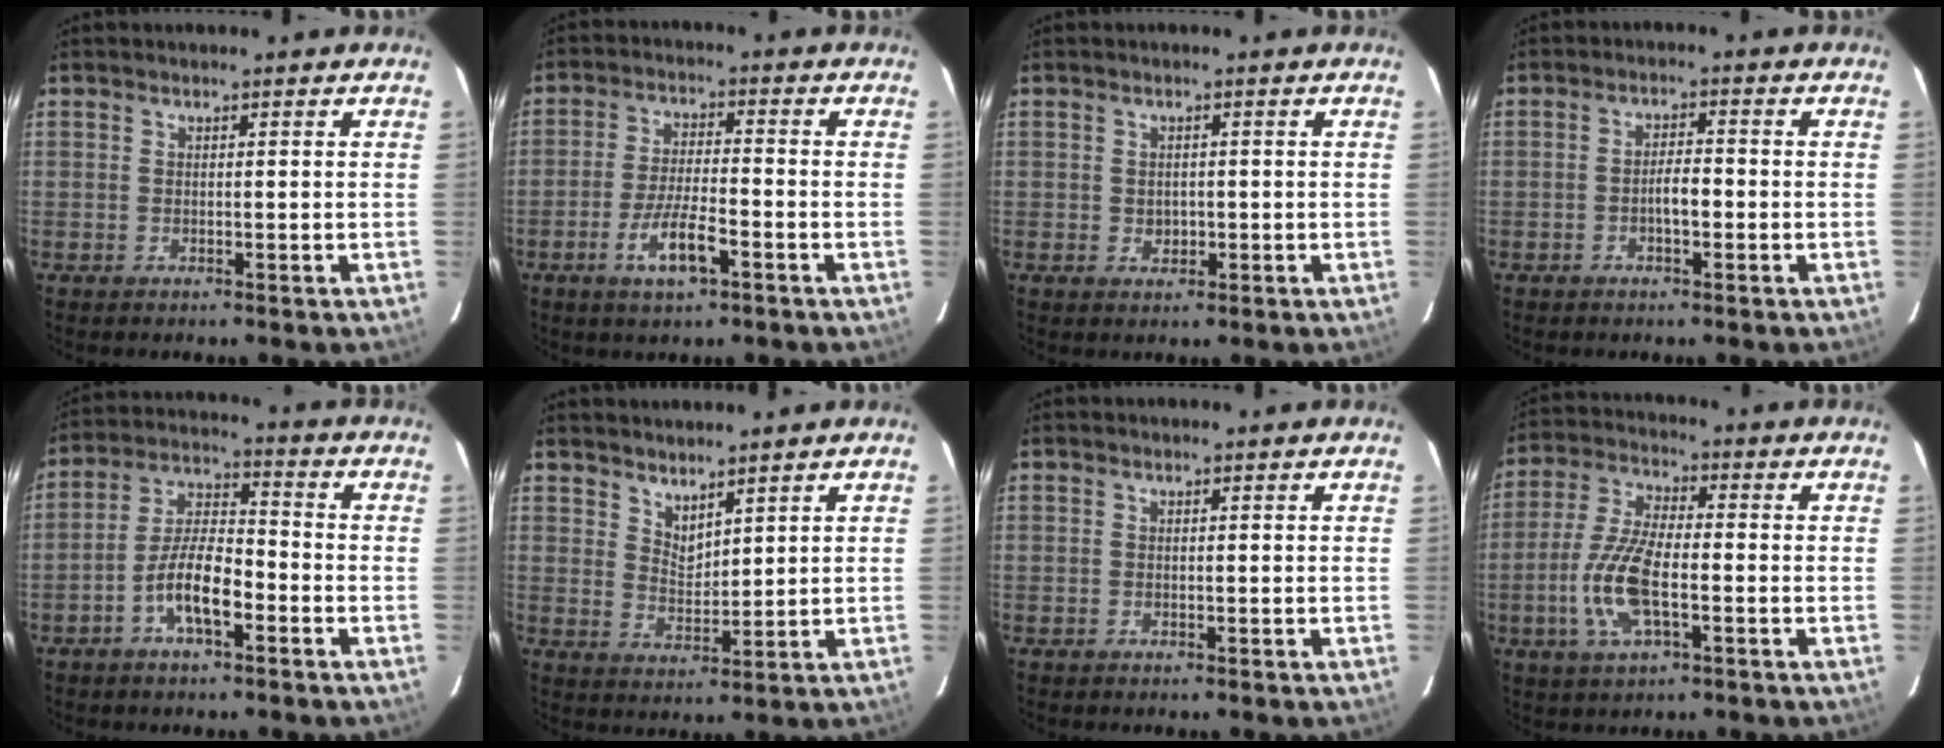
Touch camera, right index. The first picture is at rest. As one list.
[{"total": 7.8, "force": [-3.9, 1.9, 6.5], "torque": [-0.133, -0.006, -0.069]}, {"total": 1.9, "force": [-0.3, 1.7, 0.8], "torque": [-0.013, 0.002, 0.000]}, {"total": 3.0, "force": [-1.2, 0.9, 2.6], "torque": [-0.051, 0.007, -0.018]}, {"total": 8.7, "force": [-4.2, 2.8, 7.1], "torque": [-0.148, 0.012, -0.076]}, {"total": 4.3, "force": [3.8, 1.5, 1.5], "torque": [-0.021, -0.007, 0.071]}, {"total": 0.0}, {"total": 11.0, "force": [-3.2, 3.8, 9.8], "torque": [-0.210, 0.001, -0.065]}]